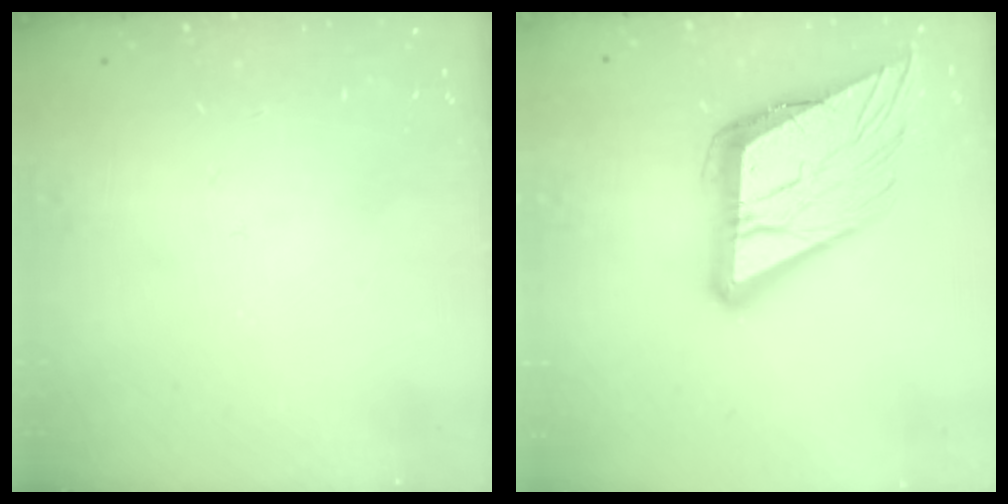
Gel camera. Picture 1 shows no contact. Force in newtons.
{"total": 20.5, "press": 20.2, "slide": 3.3}